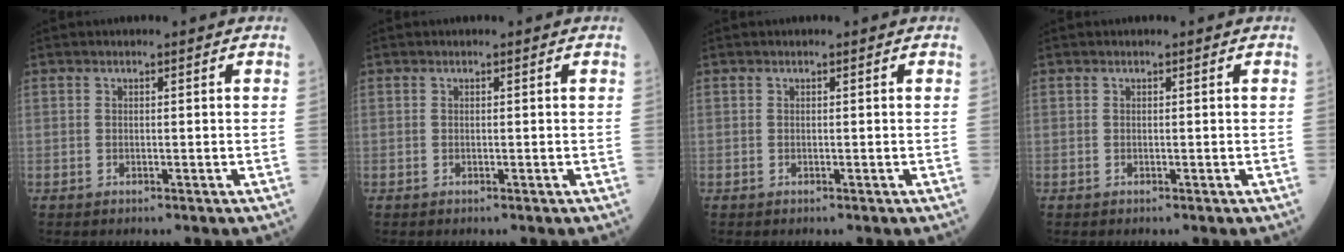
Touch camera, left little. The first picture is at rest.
{"total": 0.0}
{"total": 0.0}
{"total": 0.0}